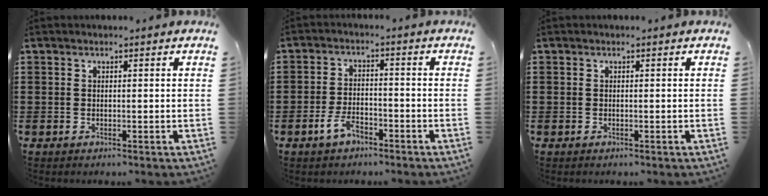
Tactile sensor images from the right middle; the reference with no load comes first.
{"total": 4.1, "force": [-2.7, 1.8, 2.5], "torque": [-0.056, 0.001, -0.053]}
{"total": 0.0}